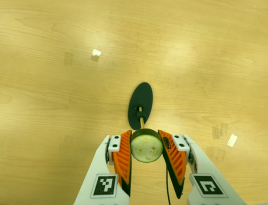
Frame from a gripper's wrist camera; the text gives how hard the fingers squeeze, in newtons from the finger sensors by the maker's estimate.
{"total": 10.0, "left": 9.2, "right": 10.9}